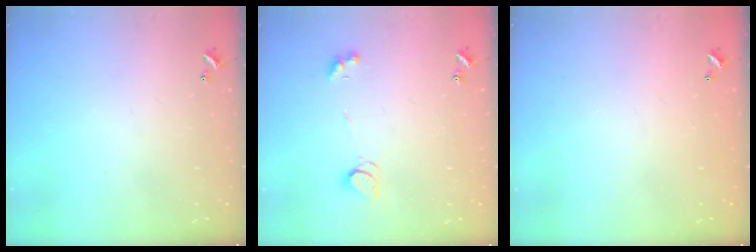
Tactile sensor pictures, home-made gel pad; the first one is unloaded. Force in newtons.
{"total": 2.5, "press": 2.4, "slide": 0.5}
{"total": 2.8, "press": 2.8, "slide": 0.1}